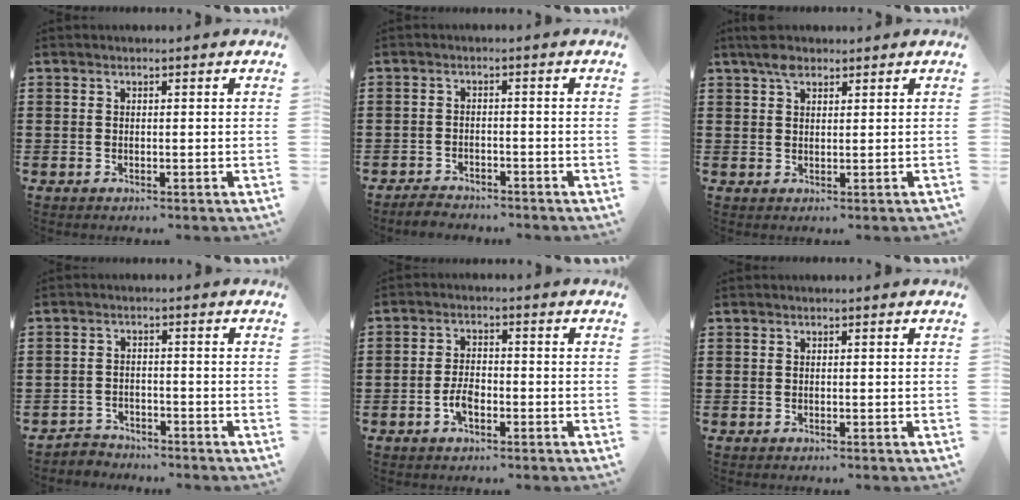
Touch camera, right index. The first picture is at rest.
{"total": 2.3, "force": [-2.3, 0.2, -0.1], "torque": [-0.005, 0.001, -0.051]}
{"total": 3.0, "force": [2.1, 1.2, 1.7], "torque": [-0.039, 0.005, 0.039]}
{"total": 2.7, "force": [-2.6, 0.5, -0.3], "torque": [-0.004, 0.001, -0.058]}
{"total": 3.7, "force": [-1.6, 1.8, 2.9], "torque": [-0.072, -0.003, -0.035]}
{"total": 0.0}